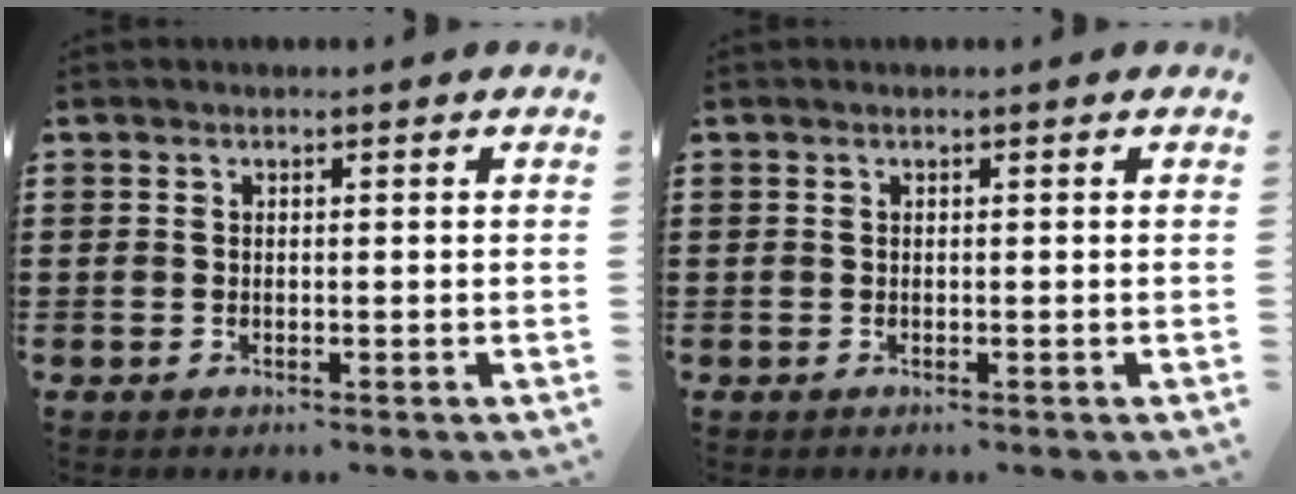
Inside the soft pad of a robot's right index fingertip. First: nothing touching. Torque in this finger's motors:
{"motor_torque": [0.05, 1.06, 0.00, -0.01]}